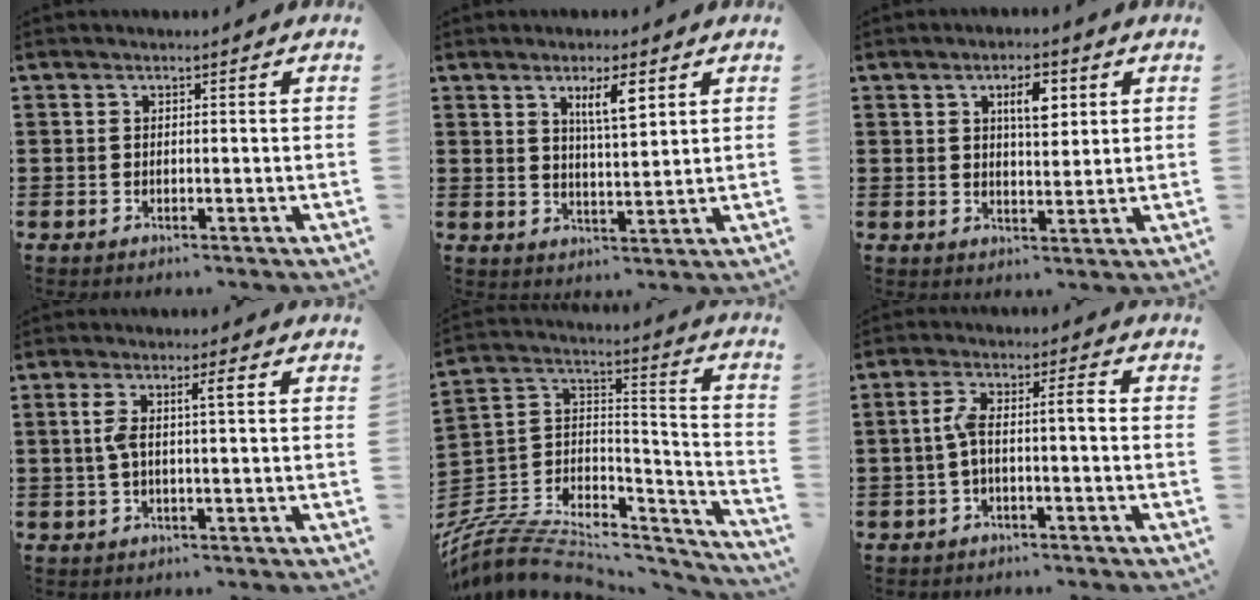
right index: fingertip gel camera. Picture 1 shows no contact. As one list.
[{"total": 5.0, "force": [2.6, 1.1, 4.1], "torque": [-0.079, 0.004, 0.040]}, {"total": 4.7, "force": [1.9, 1.7, 3.9], "torque": [-0.066, 0.004, 0.027]}, {"total": 4.3, "force": [0.7, 0.5, 4.2], "torque": [-0.088, 0.000, 0.006]}, {"total": 7.5, "force": [-5.6, 3.8, 3.2], "torque": [-0.066, 0.008, -0.108]}, {"total": 4.4, "force": [-0.7, 0.7, 4.3], "torque": [-0.087, 0.003, -0.020]}]